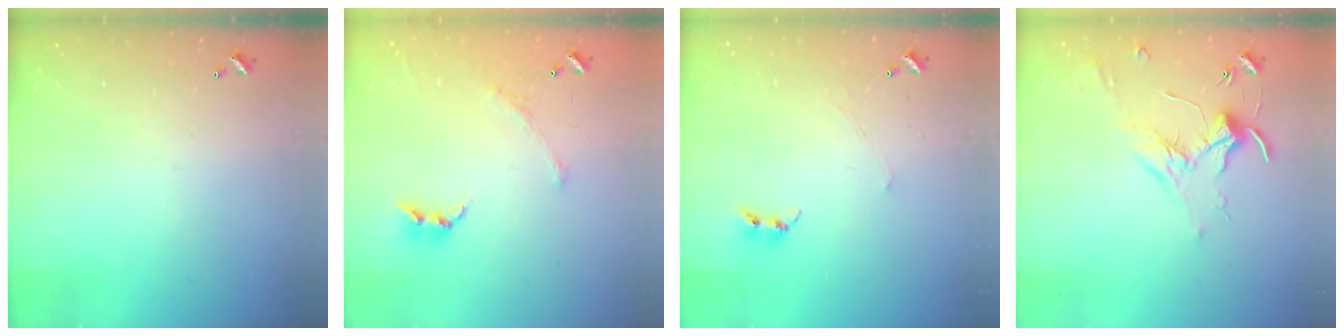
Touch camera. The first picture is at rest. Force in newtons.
{"total": 2.3, "press": 2.0, "slide": 1.0}
{"total": 2.4, "press": 2.3, "slide": 0.4}
{"total": 1.7, "press": 1.6, "slide": 0.4}